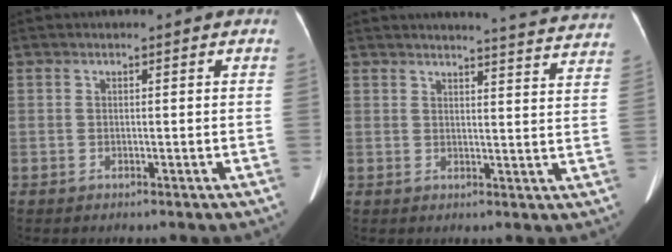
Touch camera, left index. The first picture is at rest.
{"total": 14.6, "force": [14.3, -0.2, 3.0], "torque": [-0.027, -0.078, 0.136]}